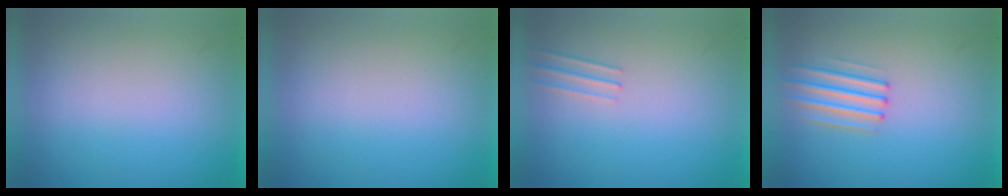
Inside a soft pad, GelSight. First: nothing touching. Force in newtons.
{"total": 0.0}
{"total": 1.0}
{"total": 2.2}